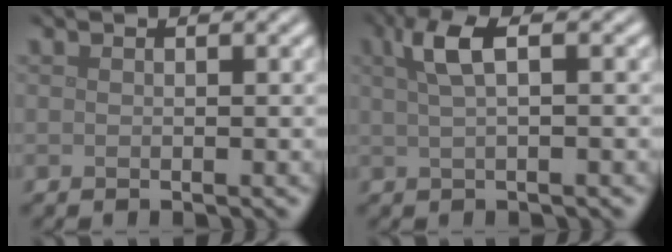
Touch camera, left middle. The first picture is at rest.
{"total": 3.4, "force": [1.3, 1.1, 3.0], "torque": [-0.053, 0.010, 0.022]}